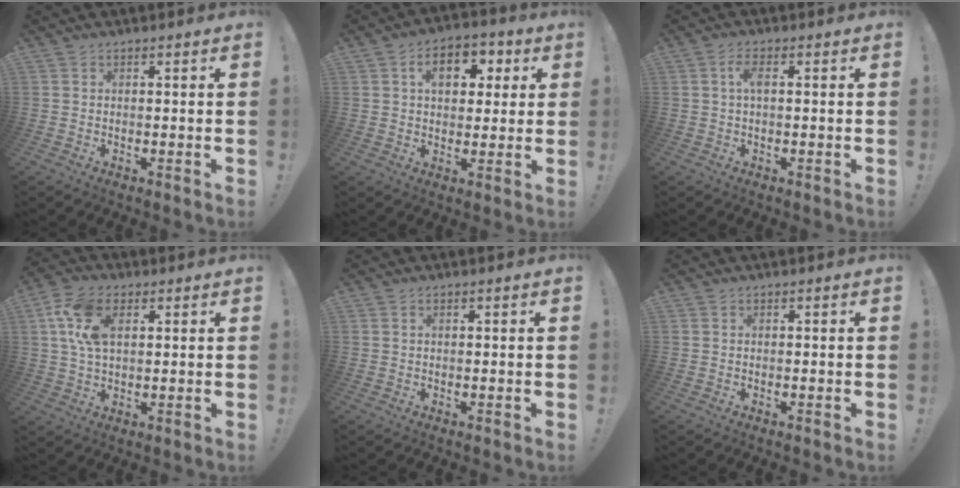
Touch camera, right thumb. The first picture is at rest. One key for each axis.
{"total": 9.7, "fx": 2.7, "fy": 6.8, "fz": 6.4, "tx": -0.080, "ty": 0.003, "tz": 0.043}
{"total": 3.3, "fx": 0.3, "fy": 1.0, "fz": 3.2, "tx": -0.062, "ty": 0.007, "tz": 0.002}
{"total": 11.6, "fx": 3.8, "fy": 7.0, "fz": 8.4, "tx": -0.183, "ty": 0.009, "tz": 0.074}
{"total": 0.5, "fx": 0.1, "fy": -0.1, "fz": 0.5, "tx": -0.010, "ty": 0.001, "tz": 0.002}
{"total": 0.0}